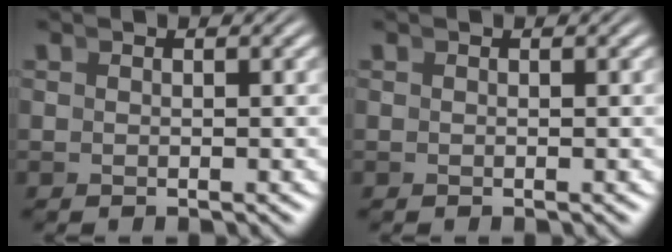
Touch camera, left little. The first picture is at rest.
{"total": 0.0}